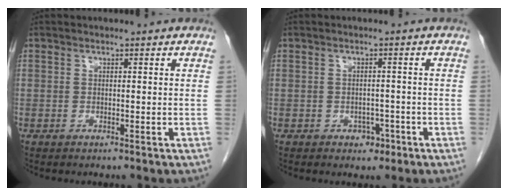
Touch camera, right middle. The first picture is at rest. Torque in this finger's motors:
{"motor_torque": [0.38, -0.22, -0.01, 0.00]}